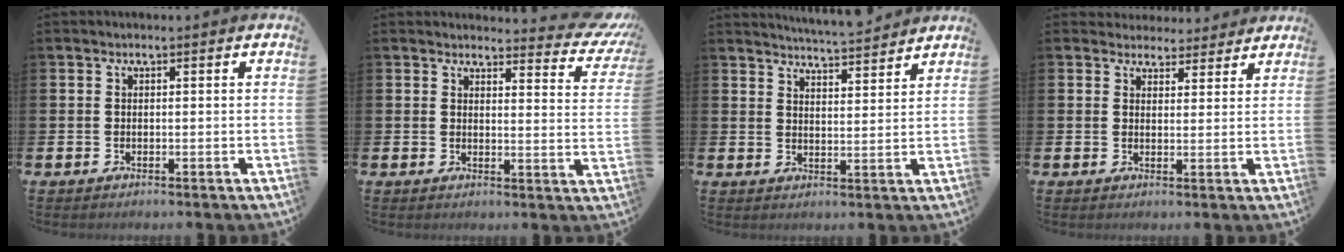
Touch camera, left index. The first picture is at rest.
{"total": 3.6, "force": [3.4, 0.9, 0.6], "torque": [0.007, -0.037, 0.052]}
{"total": 4.8, "force": [4.8, -0.3, 0.1], "torque": [-0.009, -0.034, 0.085]}
{"total": 3.7, "force": [3.4, 1.4, -0.2], "torque": [0.005, -0.019, 0.061]}